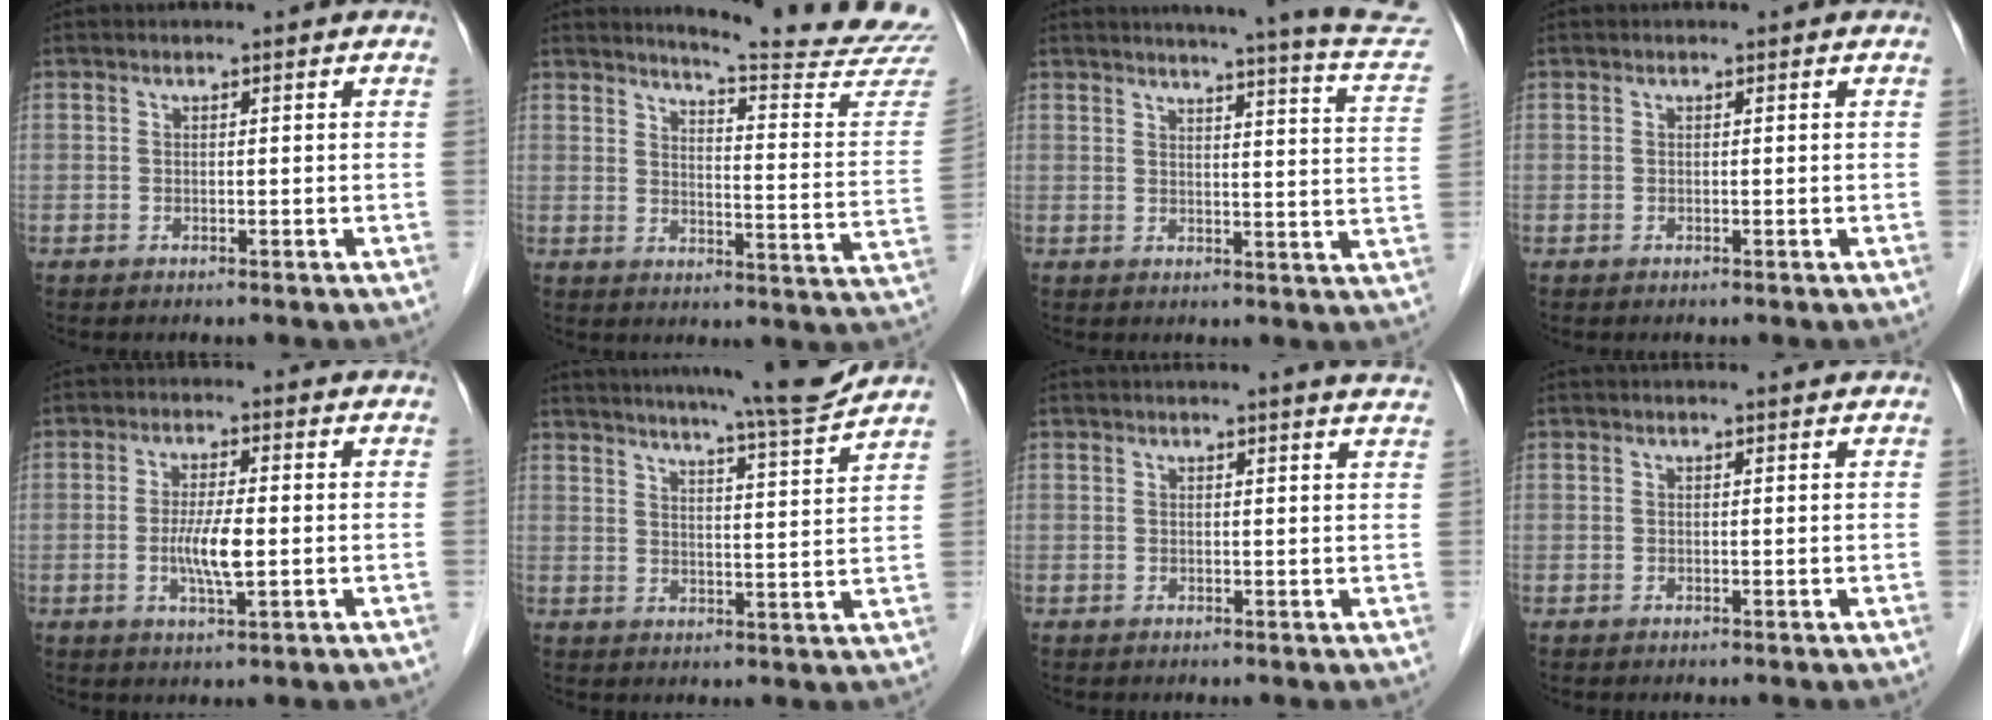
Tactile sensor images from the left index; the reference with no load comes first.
{"total": 18.1, "force": [17.5, -1.1, 4.5], "torque": [-0.063, -0.136, 0.195]}
{"total": 17.6, "force": [16.6, -0.9, 5.8], "torque": [-0.074, -0.089, 0.173]}
{"total": 0.0}
{"total": 5.2, "force": [-0.7, 0.6, 5.1], "torque": [-0.103, -0.010, -0.012]}
{"total": 13.6, "force": [12.4, -1.2, 5.5], "torque": [-0.091, -0.027, 0.165]}
{"total": 7.3, "force": [6.7, -0.2, 2.7], "torque": [-0.033, 0.001, 0.055]}
{"total": 1.3, "force": [1.2, -0.1, 0.4], "torque": [-0.011, 0.001, 0.016]}